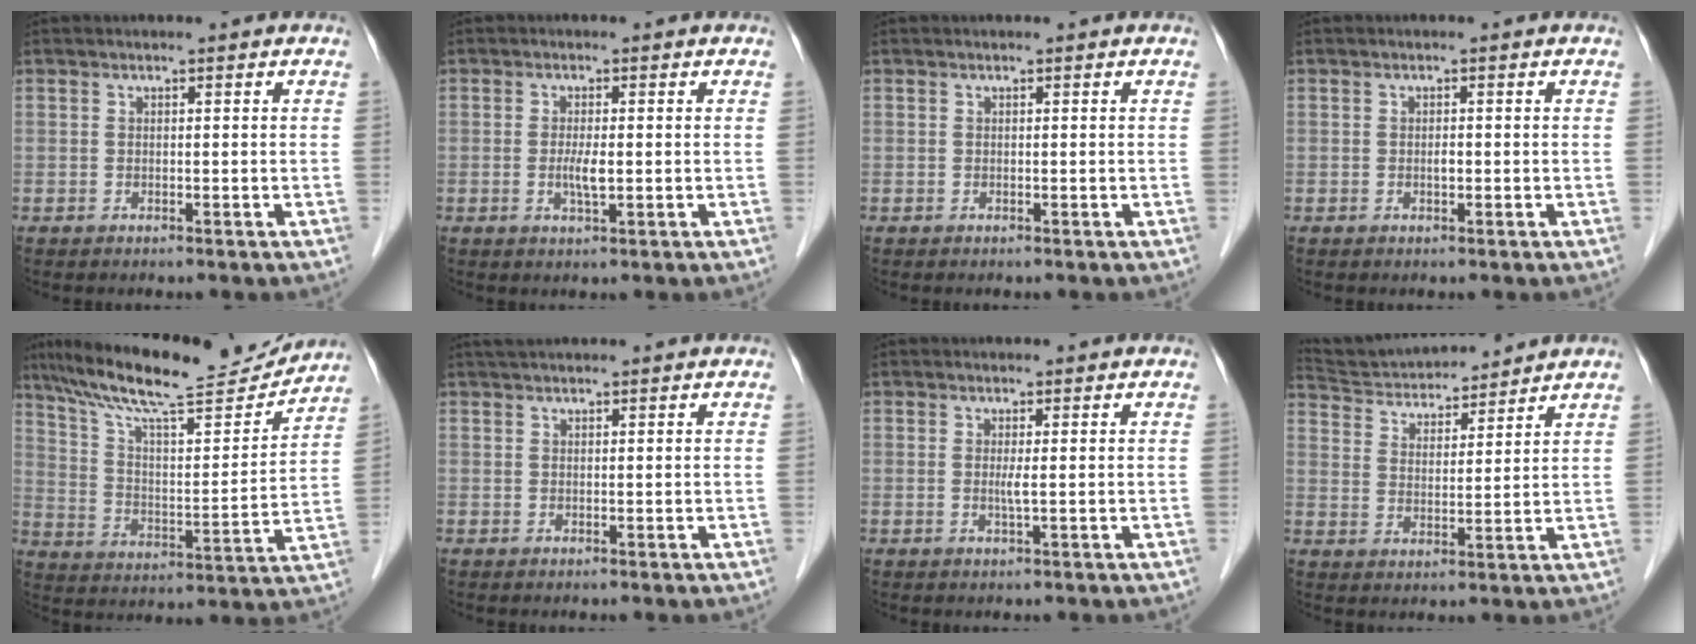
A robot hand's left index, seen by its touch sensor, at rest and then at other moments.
{"total": 2.5, "force": [-0.3, 0.5, 2.5], "torque": [-0.053, -0.003, -0.003]}
{"total": 0.0}
{"total": 0.8, "force": [-0.2, 0.4, 0.7], "torque": [-0.013, 0.001, -0.003]}
{"total": 20.5, "force": [18.2, 2.1, 9.1], "torque": [-0.163, 0.006, 0.285]}
{"total": 3.3, "force": [3.0, 0.2, 1.4], "torque": [-0.017, 0.035, 0.049]}
{"total": 1.2, "force": [0.1, -0.2, 1.2], "torque": [-0.027, -0.002, 0.001]}
{"total": 12.9, "force": [12.4, 1.8, 3.1], "torque": [-0.062, 0.023, 0.212]}